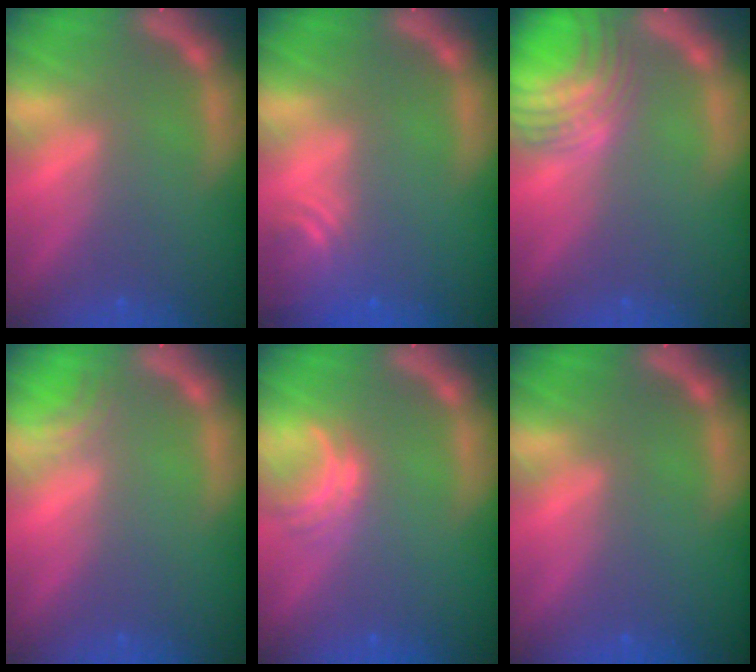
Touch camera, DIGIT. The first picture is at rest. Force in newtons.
{"total": 3.5}
{"total": 7.5}
{"total": 1.5}
{"total": 2.5}
{"total": 0.0}